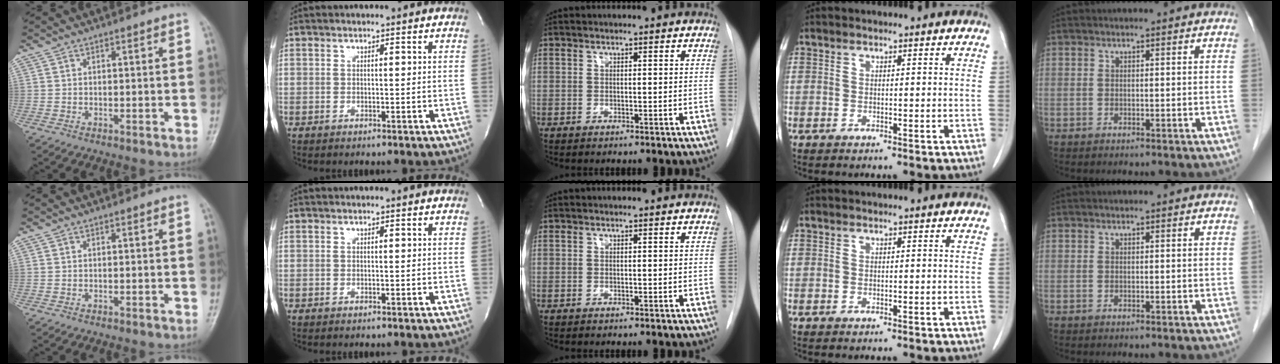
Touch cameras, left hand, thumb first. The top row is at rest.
{}